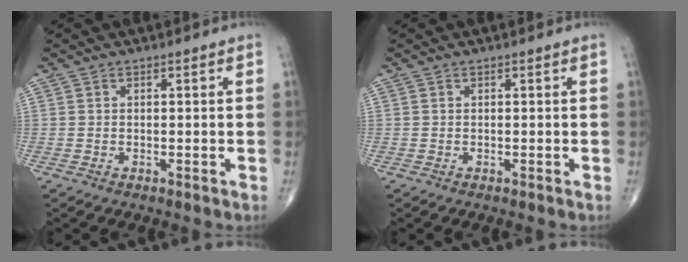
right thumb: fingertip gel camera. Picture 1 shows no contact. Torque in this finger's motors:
{"motor_torque": [0.00, 0.00, 0.00, 0.00, 0.00]}